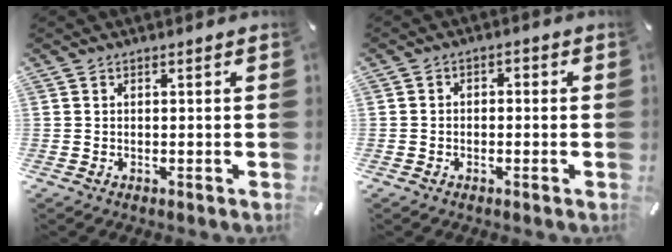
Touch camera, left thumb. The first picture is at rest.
{"total": 2.1, "force": [-1.4, 1.4, 0.6], "torque": [-0.011, 0.011, -0.030]}